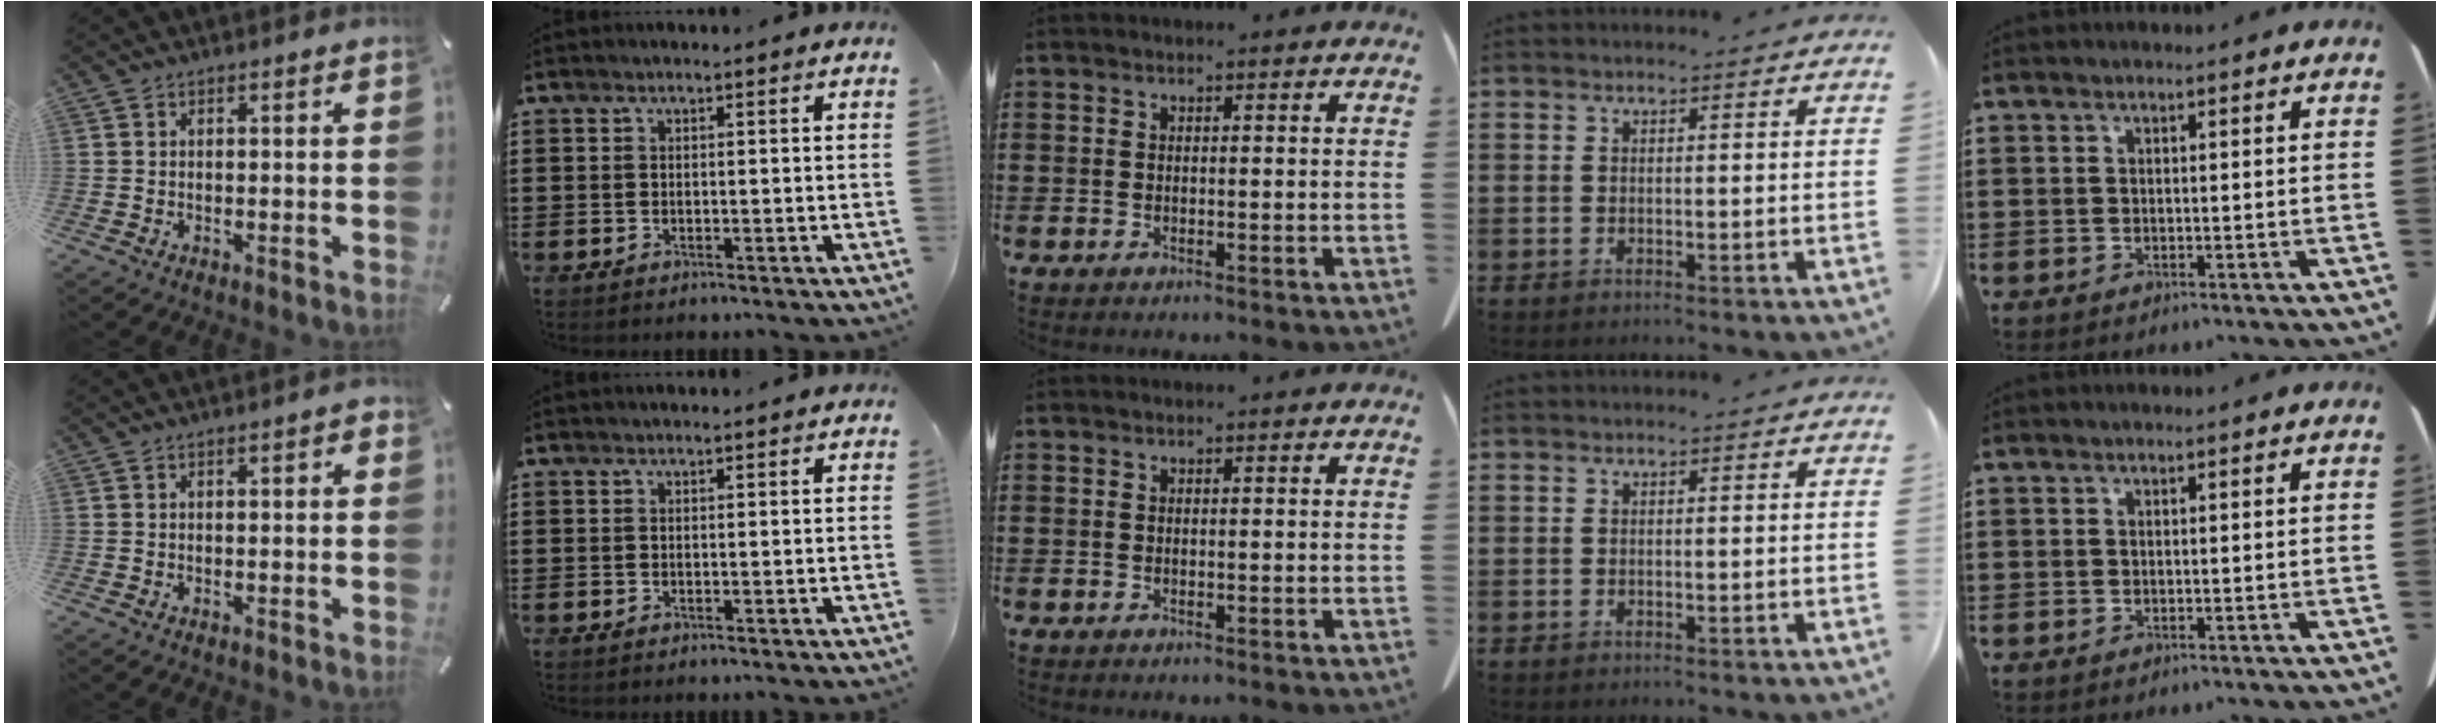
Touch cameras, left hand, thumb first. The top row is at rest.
{"thumb": {"total": 1.2, "force": [0.0, 0.5, 1.1], "torque": [-0.012, 0.000, -0.003]}}